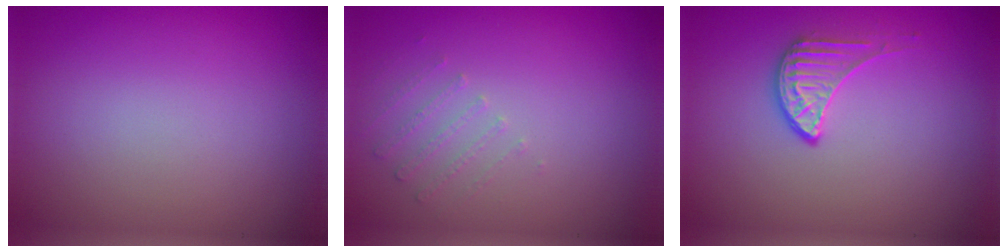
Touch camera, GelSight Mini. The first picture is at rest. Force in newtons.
{"total": 1.1, "press": 0.7, "slide": 0.8}
{"total": 2.0, "press": 1.5, "slide": 1.3}